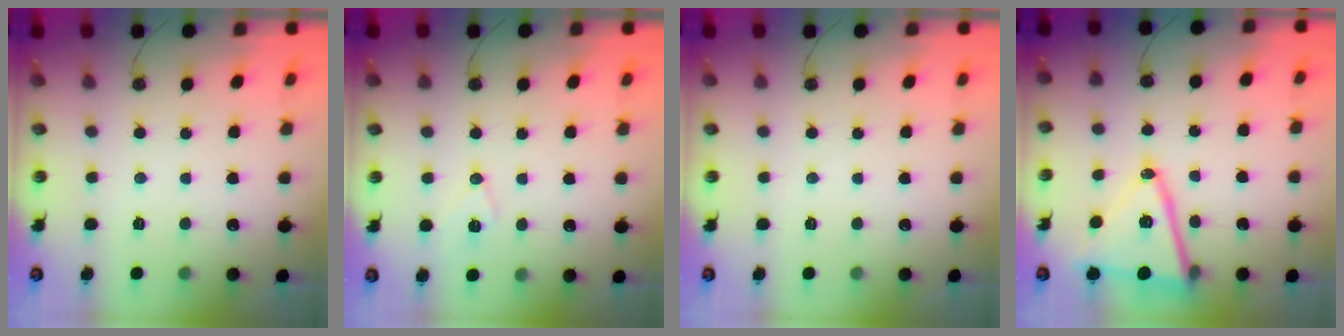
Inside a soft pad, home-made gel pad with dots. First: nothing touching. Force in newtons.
{"total": 6.8, "press": 6.2, "slide": 2.9}
{"total": 0.0}
{"total": 18.2, "press": 17.8, "slide": 3.6}